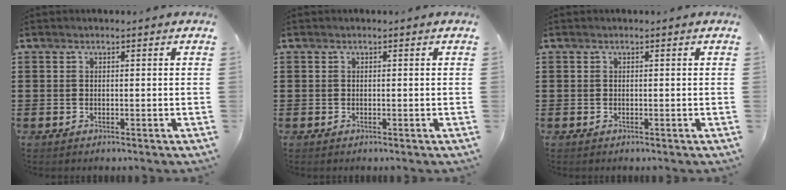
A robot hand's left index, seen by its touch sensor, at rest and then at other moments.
{"total": 0.0}
{"total": 0.0}